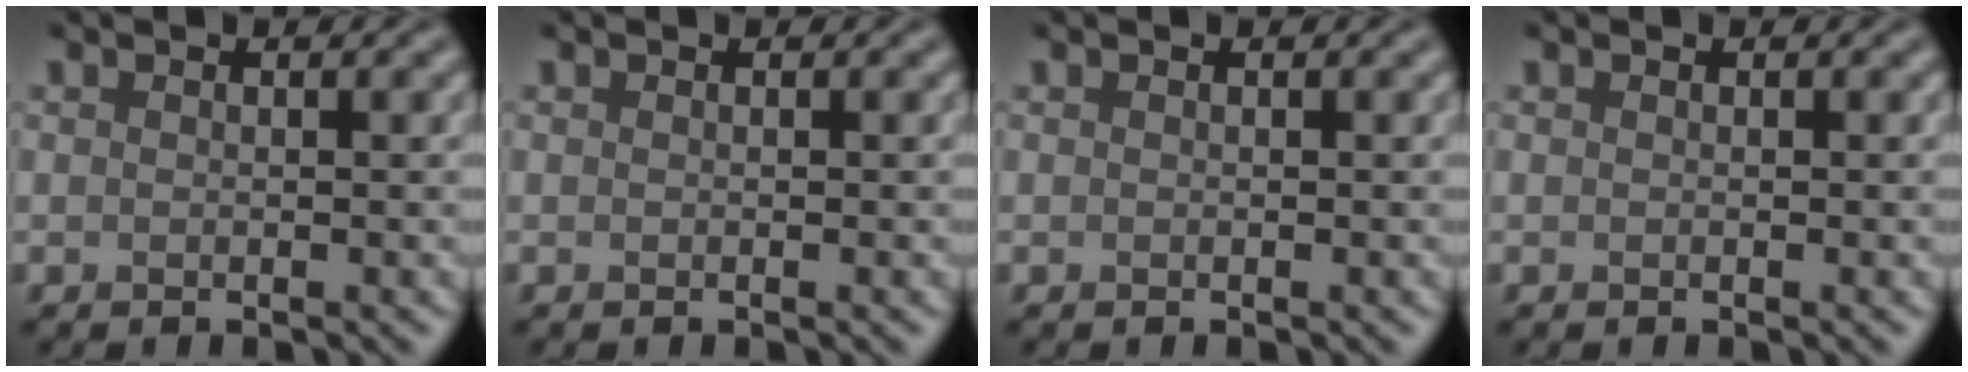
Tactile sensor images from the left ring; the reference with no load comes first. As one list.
[{"total": 0.0}, {"total": 0.0}, {"total": 0.0}]